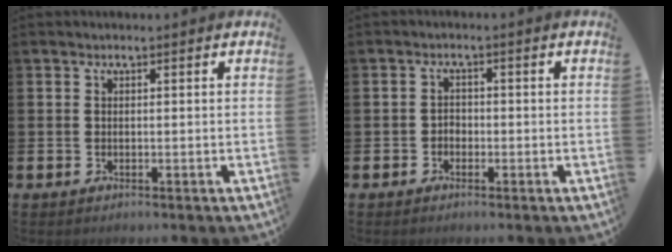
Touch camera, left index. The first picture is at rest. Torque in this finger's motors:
{"motor_torque": [-0.07, 0.07, 0.00, 0.00]}